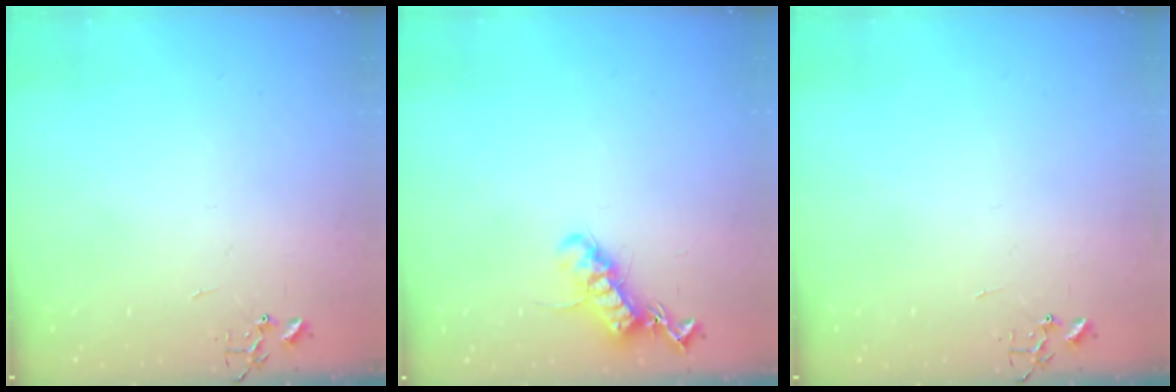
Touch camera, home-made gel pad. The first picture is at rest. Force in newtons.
{"total": 12.9, "press": 12.9, "slide": 0.3}
{"total": 0.0}